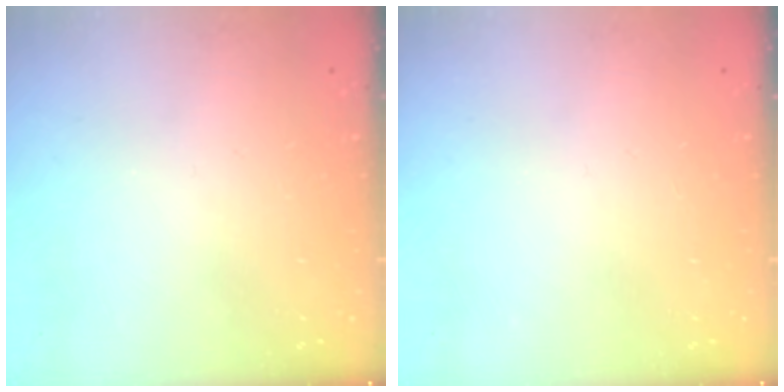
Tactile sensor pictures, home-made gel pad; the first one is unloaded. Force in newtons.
{"total": 0.0}